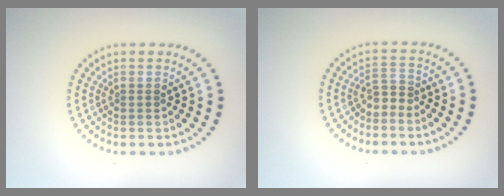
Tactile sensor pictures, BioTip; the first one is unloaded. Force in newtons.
{"total": 1.6, "press": 1.0, "slide": 1.2}